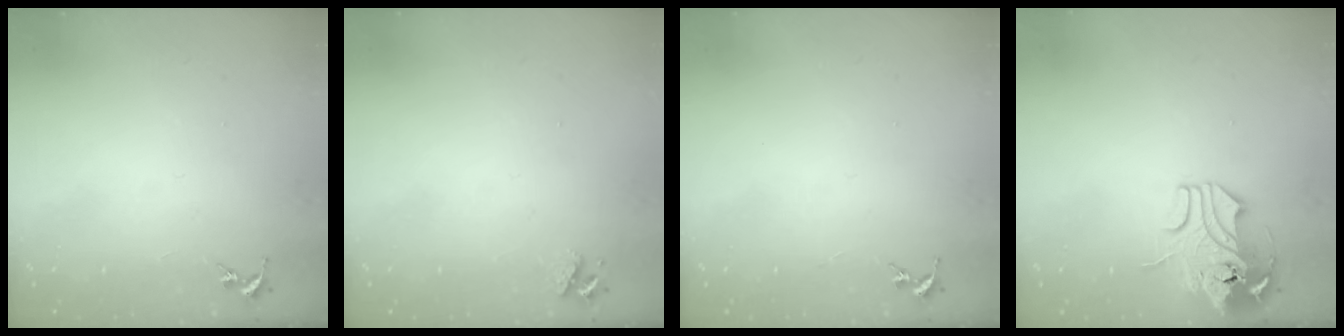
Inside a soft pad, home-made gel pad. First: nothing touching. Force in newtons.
{"total": 3.3, "press": 3.3, "slide": 0.5}
{"total": 0.0}
{"total": 12.2, "press": 12.1, "slide": 1.7}